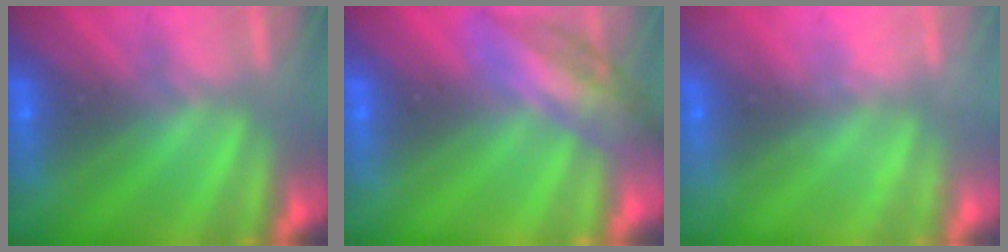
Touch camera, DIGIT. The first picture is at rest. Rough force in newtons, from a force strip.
{"total": 2.4}
{"total": 2.1}